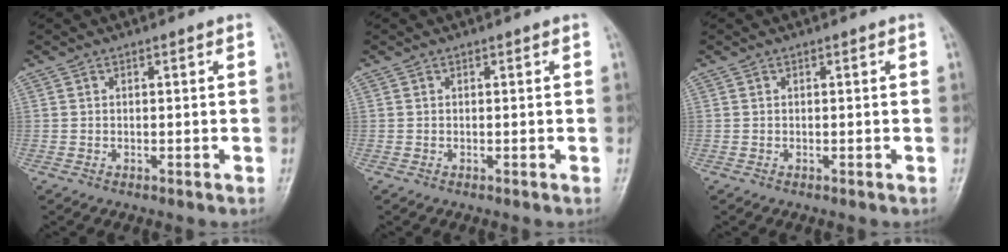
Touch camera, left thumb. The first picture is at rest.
{"total": 0.0}
{"total": 0.0}